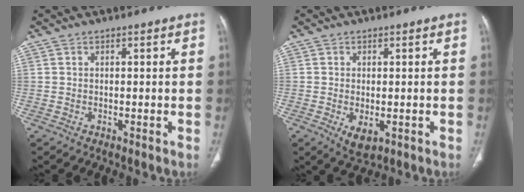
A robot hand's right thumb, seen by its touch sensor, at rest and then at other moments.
{"total": 3.8, "force": [-1.2, 1.9, 3.1], "torque": [-0.052, -0.010, -0.009]}